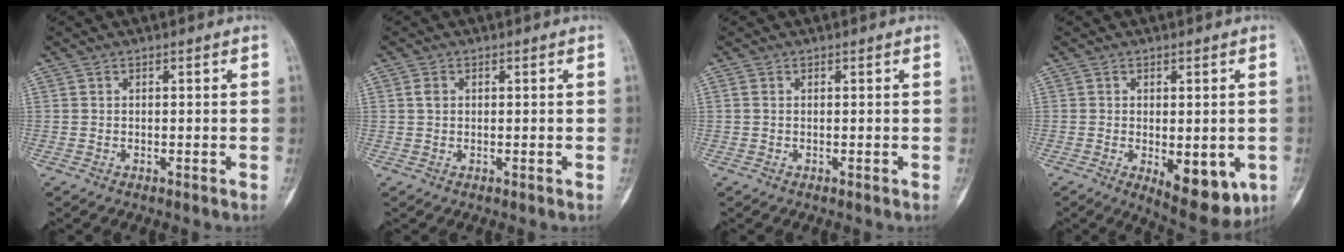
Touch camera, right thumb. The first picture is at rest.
{"total": 1.4, "force": [0.2, 1.1, 0.9], "torque": [-0.011, 0.002, 0.003]}
{"total": 0.5, "force": [0.0, 0.3, 0.4], "torque": [-0.009, -0.001, -0.001]}
{"total": 10.4, "force": [-3.2, 4.8, 8.7], "torque": [-0.098, -0.014, -0.034]}